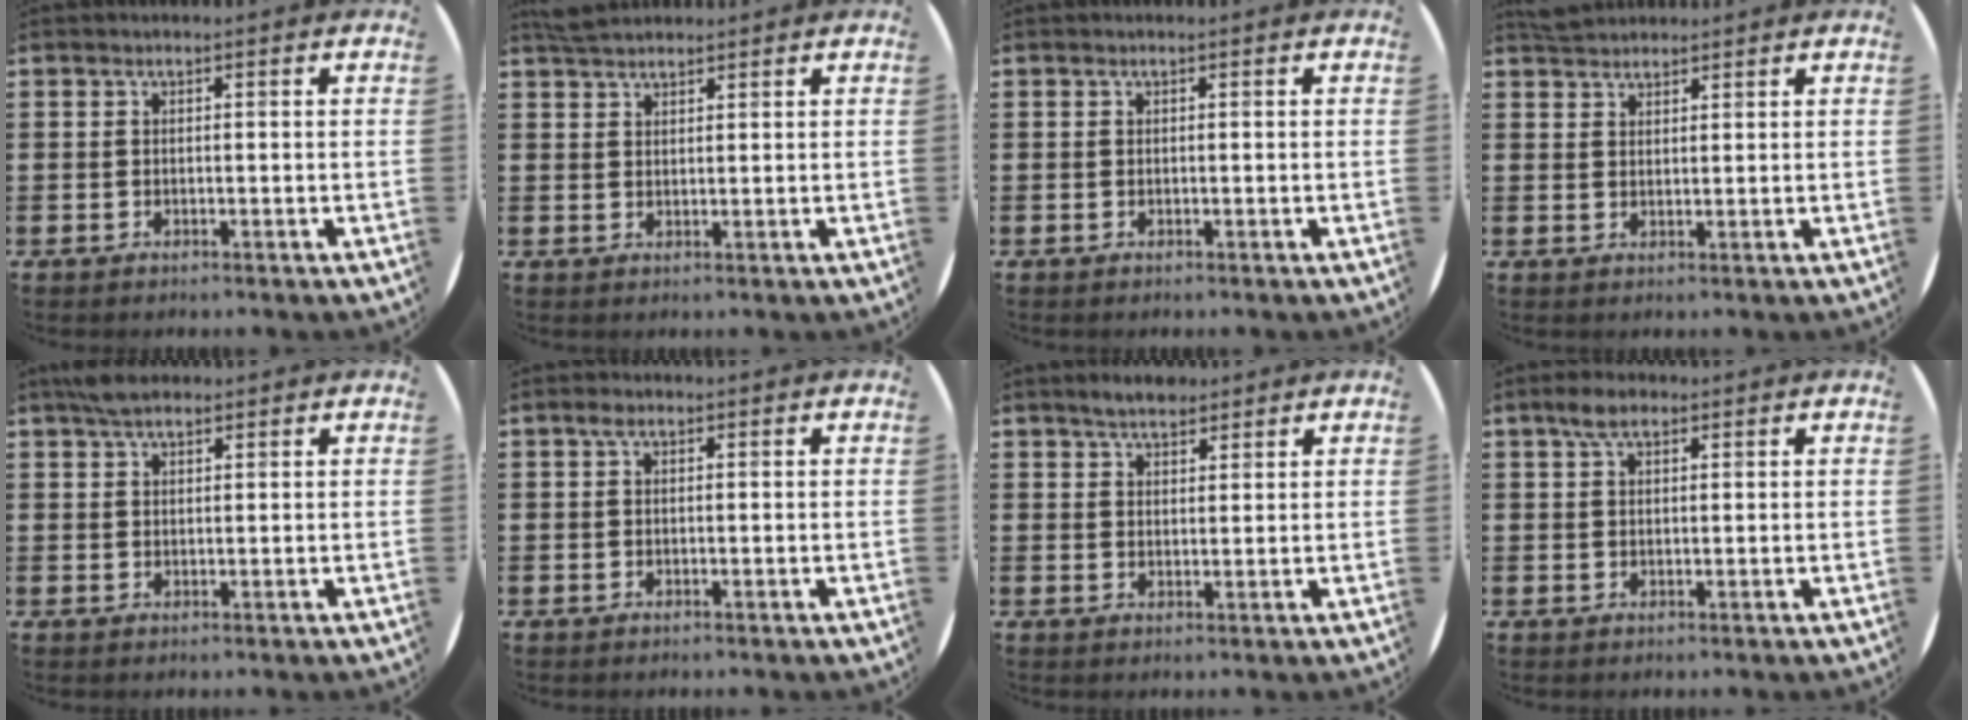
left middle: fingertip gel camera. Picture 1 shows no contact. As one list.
[{"total": 2.6, "force": [2.5, 0.7, 0.5], "torque": [-0.007, 0.003, 0.046]}, {"total": 0.0}, {"total": 2.6, "force": [2.5, 0.7, 0.1], "torque": [0.002, 0.000, 0.047]}, {"total": 3.2, "force": [2.6, 1.3, 1.5], "torque": [-0.034, 0.008, 0.048]}, {"total": 1.0, "force": [0.5, 0.6, 0.7], "torque": [-0.014, 0.007, 0.008]}, {"total": 3.3, "force": [2.9, 1.1, 0.9], "torque": [-0.013, -0.002, 0.053]}, {"total": 3.3, "force": [2.2, 1.5, 1.9], "torque": [-0.033, 0.005, 0.037]}]